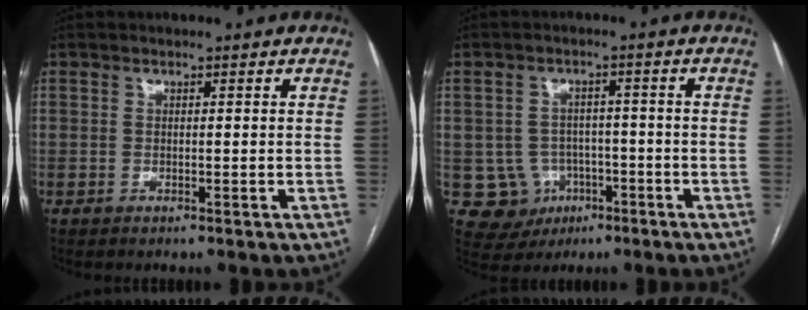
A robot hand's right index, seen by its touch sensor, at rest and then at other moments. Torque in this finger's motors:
{"motor_torque": [-0.09, 0.00, -0.54, -0.21]}